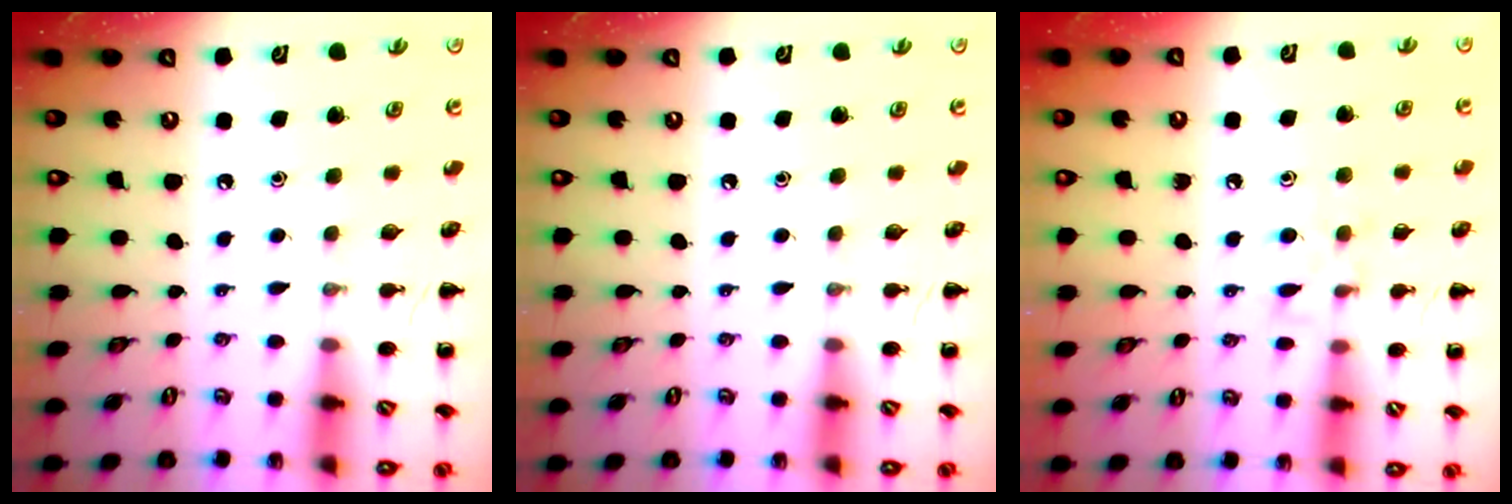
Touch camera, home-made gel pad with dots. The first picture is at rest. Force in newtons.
{"total": 0.0}
{"total": 6.5, "press": 6.2, "slide": 1.9}